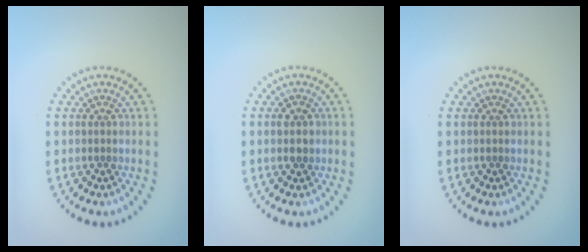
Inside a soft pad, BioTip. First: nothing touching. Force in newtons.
{"total": 1.6, "press": 1.5, "slide": 0.5}
{"total": 0.0}